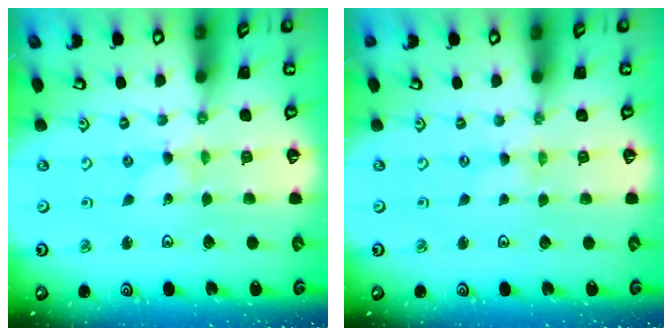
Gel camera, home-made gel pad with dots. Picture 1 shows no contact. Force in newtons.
{"total": 0.0}